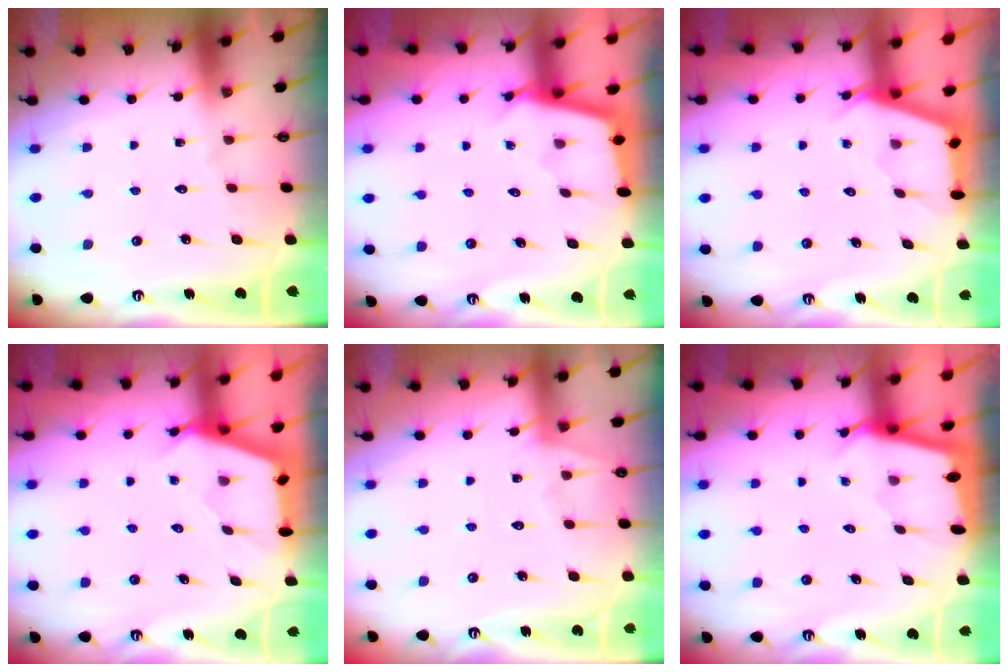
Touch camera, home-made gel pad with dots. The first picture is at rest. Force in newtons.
{"total": 2.3, "press": 2.3, "slide": 0.2}
{"total": 2.6, "press": 2.6, "slide": 0.3}
{"total": 2.6, "press": 2.5, "slide": 0.4}
{"total": 5.7, "press": 5.7, "slide": 0.5}
{"total": 1.6, "press": 1.6, "slide": 0.2}